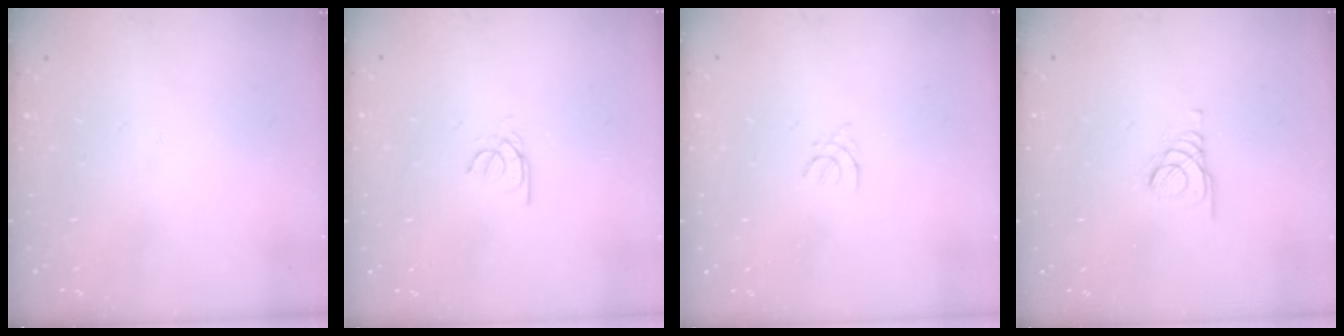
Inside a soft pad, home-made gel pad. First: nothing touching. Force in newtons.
{"total": 2.6, "press": 2.6, "slide": 0.3}
{"total": 1.8, "press": 1.8, "slide": 0.4}
{"total": 1.5, "press": 1.4, "slide": 0.1}